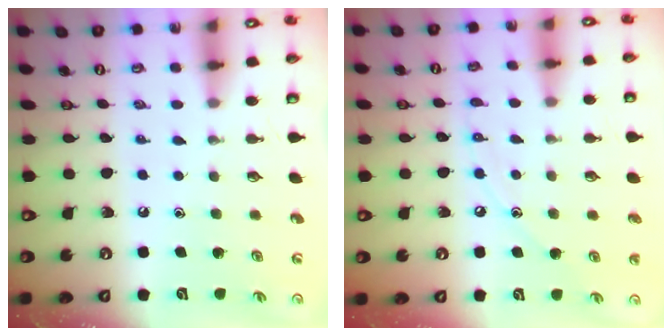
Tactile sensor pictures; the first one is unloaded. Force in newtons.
{"total": 6.5, "press": 6.5, "slide": 0.5}